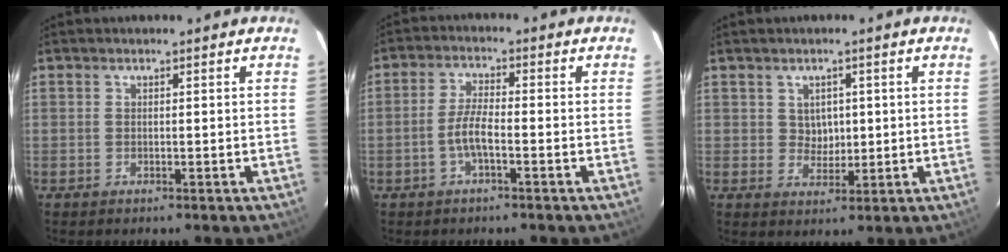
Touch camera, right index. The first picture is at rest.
{"total": 4.5, "force": [-1.8, 0.9, 3.9], "torque": [-0.086, 0.005, -0.037]}
{"total": 3.5, "force": [0.7, 3.2, 1.4], "torque": [-0.019, 0.007, 0.015]}